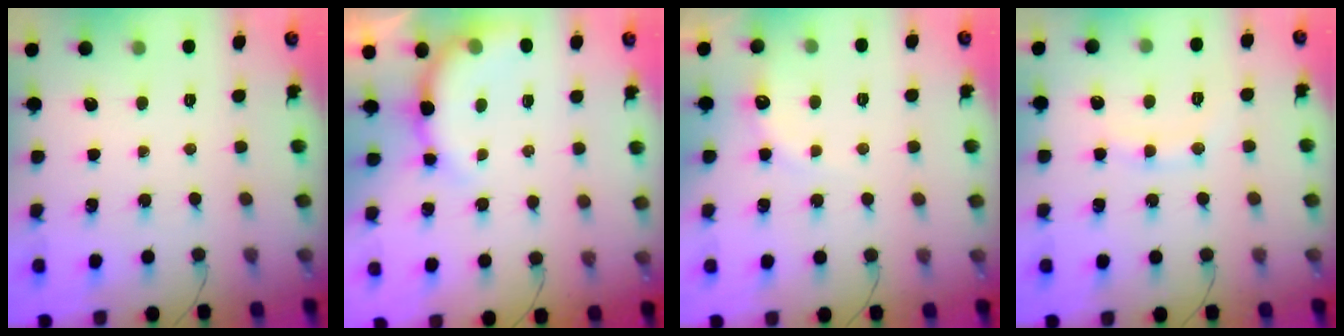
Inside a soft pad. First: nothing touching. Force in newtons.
{"total": 8.7, "press": 8.7, "slide": 0.6}
{"total": 6.6, "press": 6.5, "slide": 1.4}
{"total": 6.8, "press": 6.7, "slide": 1.2}